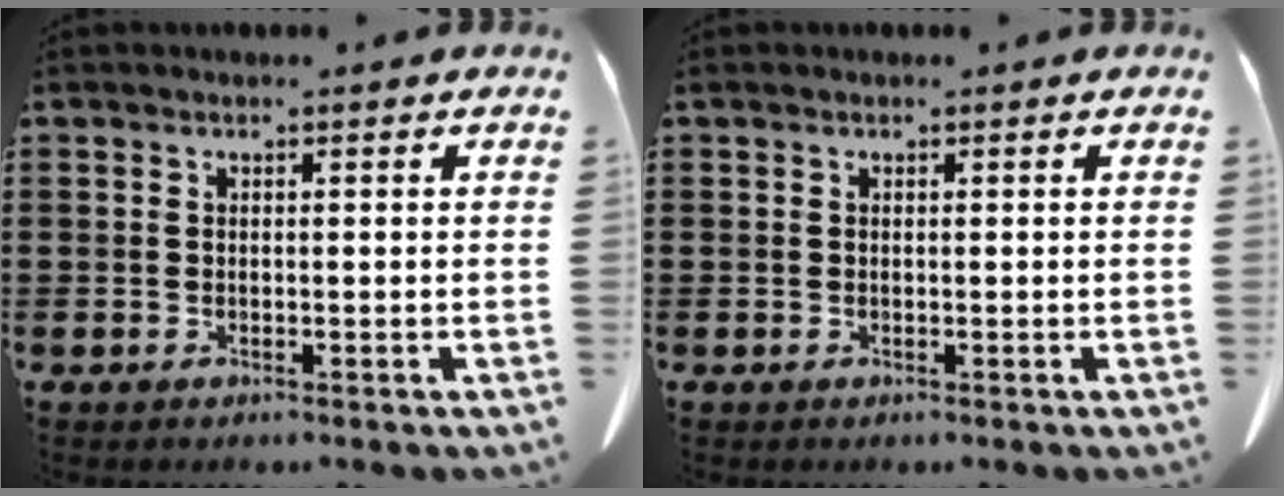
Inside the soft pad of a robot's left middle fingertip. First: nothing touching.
{"total": 0.0}